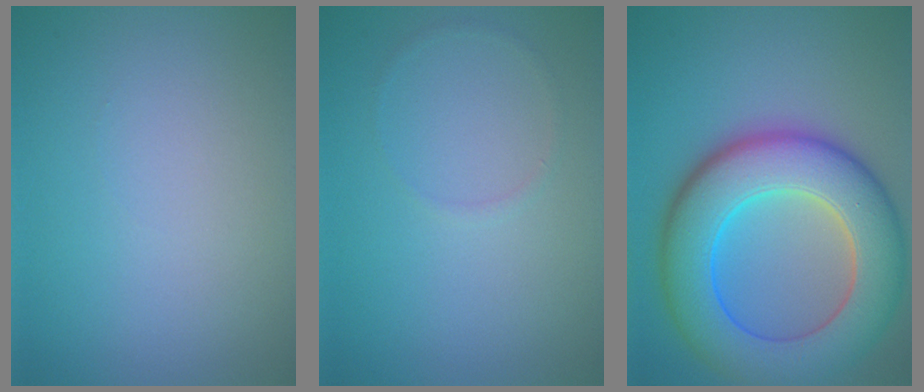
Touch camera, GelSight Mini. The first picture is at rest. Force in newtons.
{"total": 0.5, "press": 0.5, "slide": 0.1}
{"total": 11.3, "press": 11.3, "slide": 0.3}